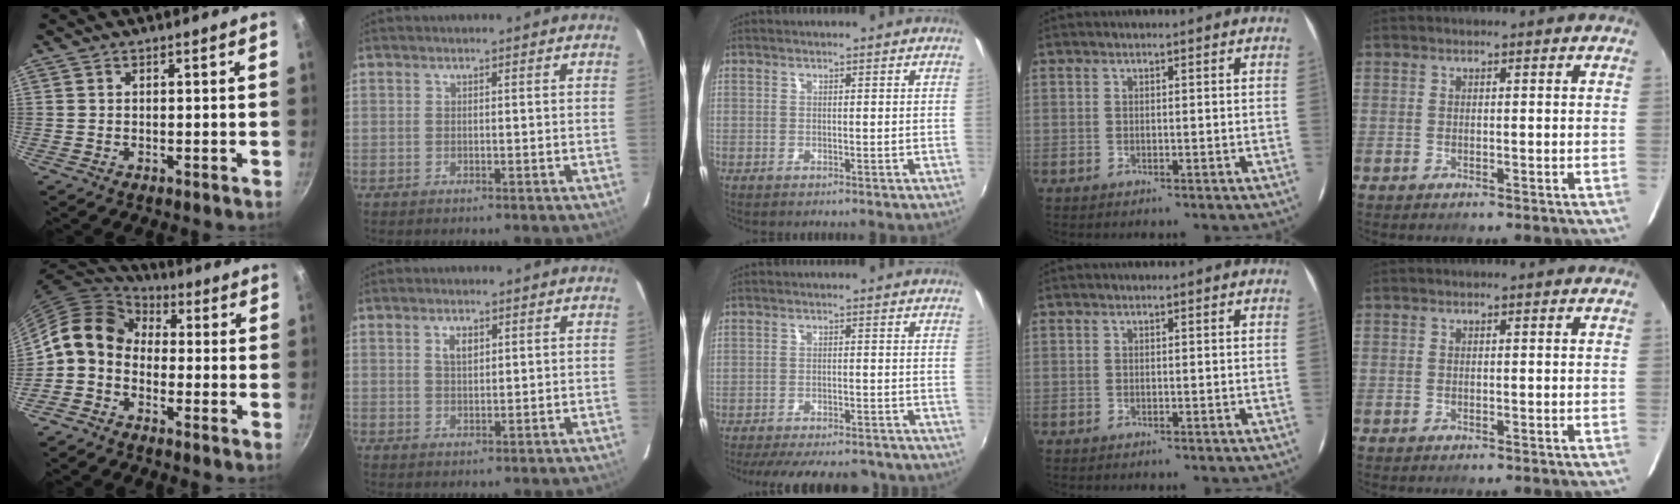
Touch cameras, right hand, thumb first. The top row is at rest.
{"thumb": {"total": 10.4, "force": [-1.1, 8.0, 6.5], "torque": [-0.102, 0.044, -0.046]}, "index": {"total": 2.6, "force": [1.1, 1.5, 1.9], "torque": [-0.031, 0.004, 0.019]}, "middle": {"total": 17.9, "force": [-15.2, 5.4, 7.7], "torque": [-0.161, -0.011, -0.199]}}